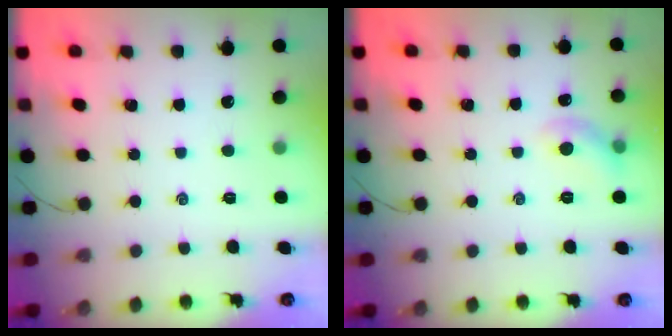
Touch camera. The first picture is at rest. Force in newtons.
{"total": 6.0, "press": 5.9, "slide": 1.2}